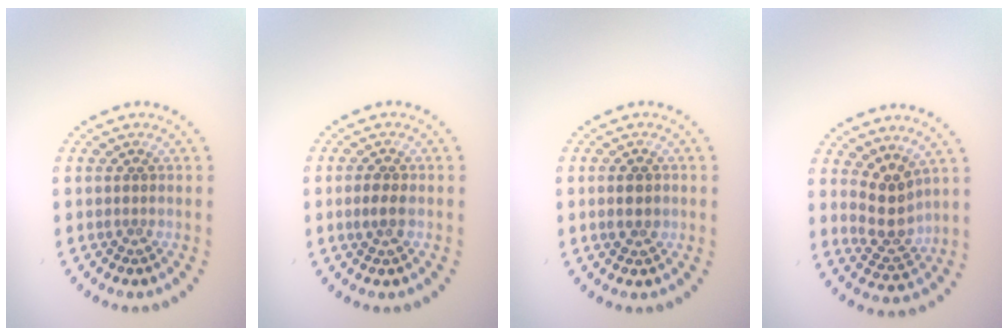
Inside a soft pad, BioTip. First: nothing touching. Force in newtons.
{"total": 1.6, "press": 1.6, "slide": 0.3}
{"total": 1.8, "press": 1.8, "slide": 0.3}
{"total": 3.0, "press": 2.6, "slide": 1.5}